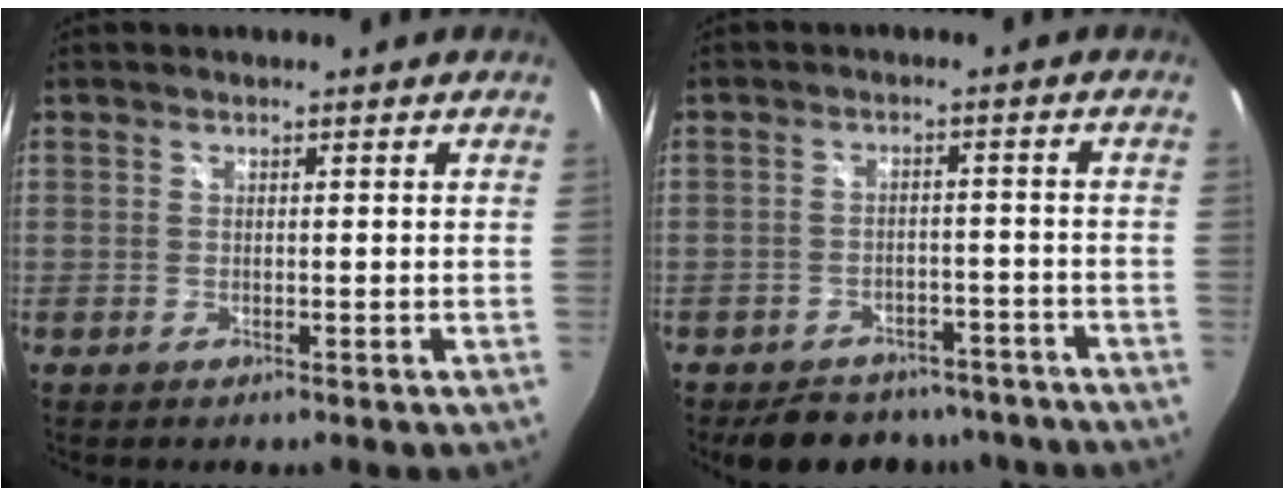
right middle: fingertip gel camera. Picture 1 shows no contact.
{"total": 13.1, "force": [-10.8, 6.4, 4.1], "torque": [-0.094, 0.016, -0.129]}